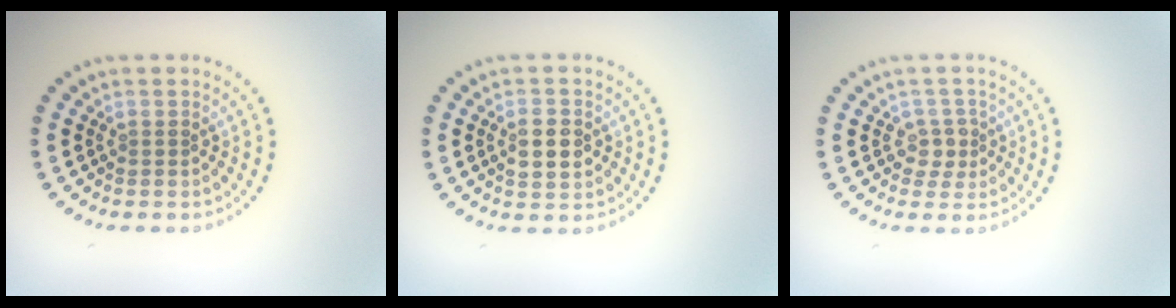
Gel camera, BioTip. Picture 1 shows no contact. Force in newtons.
{"total": 2.9, "press": 2.9, "slide": 0.2}
{"total": 1.9, "press": 1.6, "slide": 1.0}